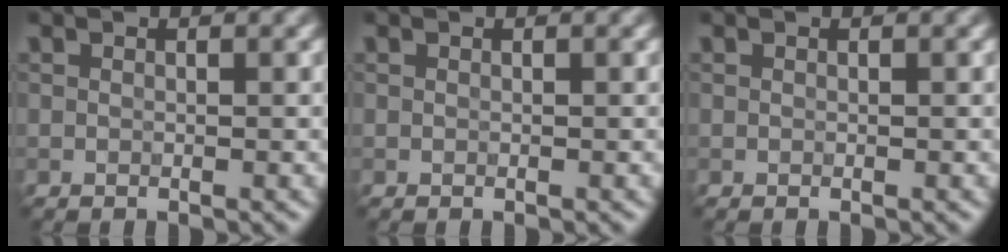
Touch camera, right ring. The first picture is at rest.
{"total": 0.0}
{"total": 0.0}